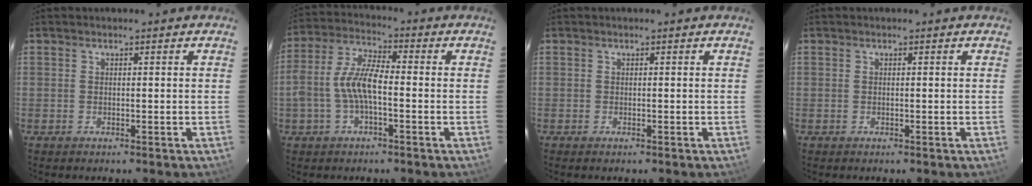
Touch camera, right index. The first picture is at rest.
{"total": 8.6, "force": [-1.9, 3.2, 7.8], "torque": [-0.167, 0.014, -0.037]}
{"total": 0.0}
{"total": 0.0}